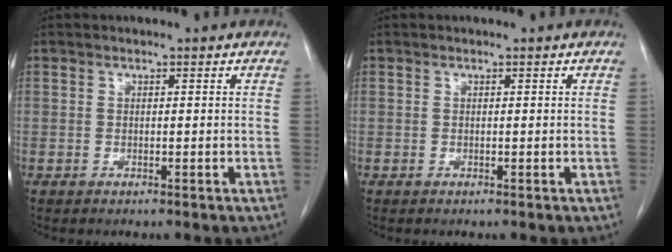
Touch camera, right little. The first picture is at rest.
{"total": 0.0}